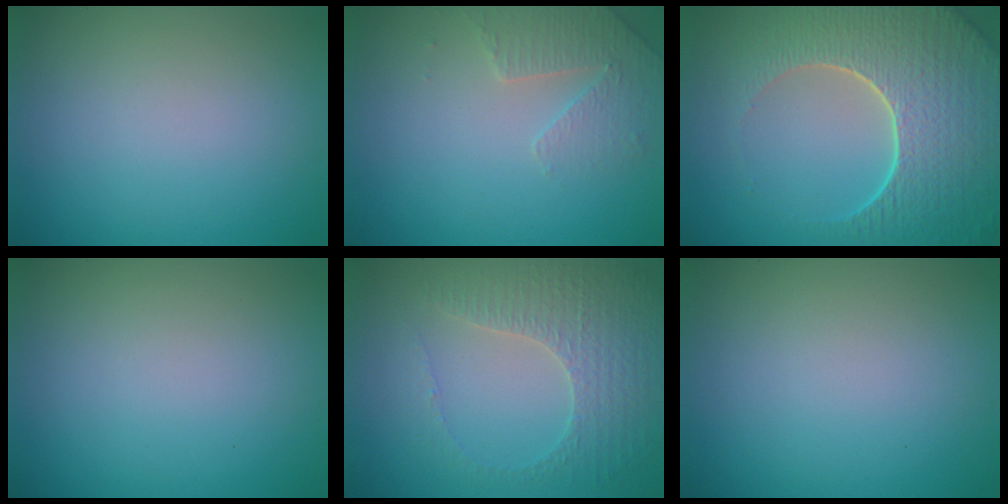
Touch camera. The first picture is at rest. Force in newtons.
{"total": 2.8, "press": 2.7, "slide": 0.7}
{"total": 8.6, "press": 6.4, "slide": 5.7}
{"total": 0.0}
{"total": 3.4, "press": 3.2, "slide": 1.1}
{"total": 0.0}